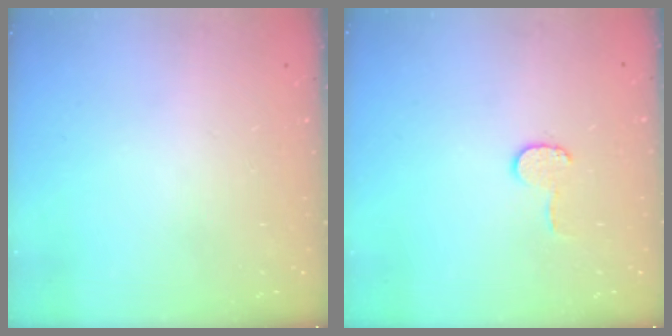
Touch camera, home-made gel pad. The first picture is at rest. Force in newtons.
{"total": 6.4, "press": 6.4, "slide": 0.6}